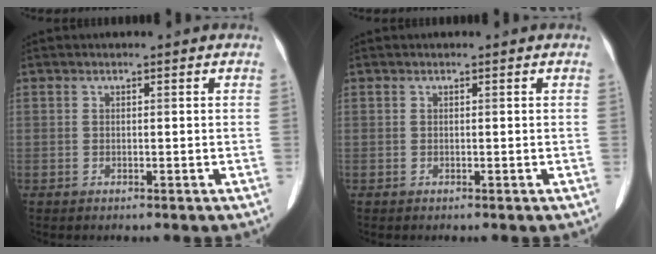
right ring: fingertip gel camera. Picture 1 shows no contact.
{"total": 0.0}